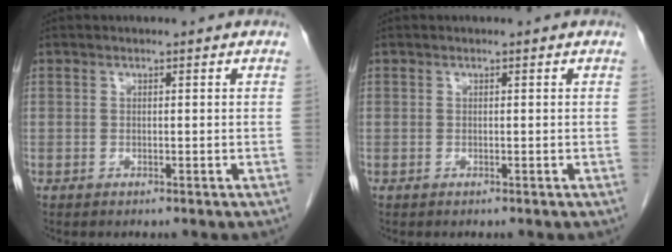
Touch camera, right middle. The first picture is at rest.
{"total": 0.0}